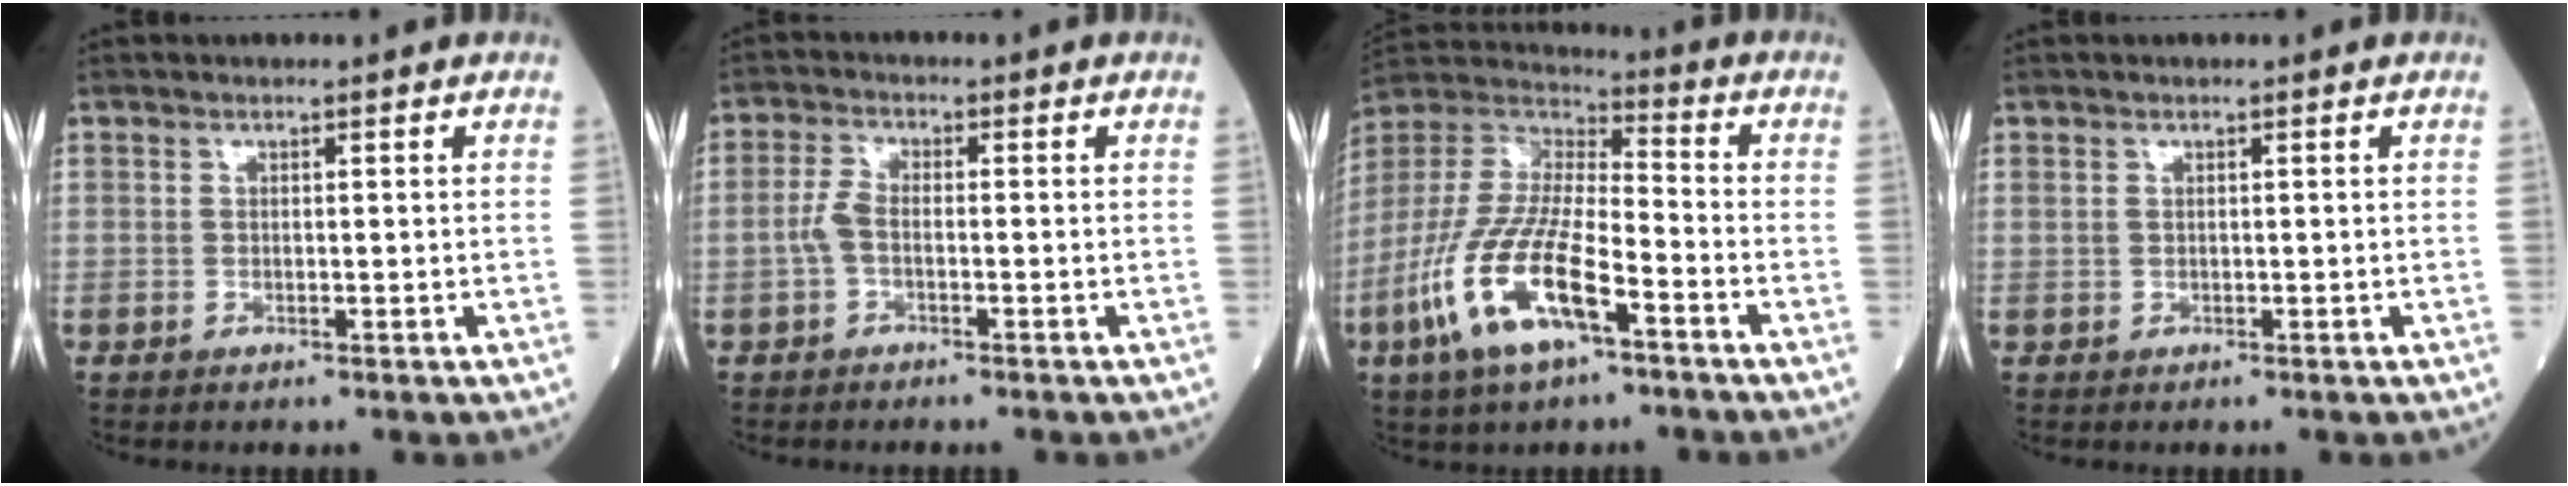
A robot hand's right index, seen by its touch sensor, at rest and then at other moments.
{"total": 2.9, "force": [-1.2, 1.1, 2.4], "torque": [-0.058, 0.001, -0.027]}
{"total": 16.5, "force": [-7.6, 4.7, 13.9], "torque": [-0.306, -0.012, -0.142]}
{"total": 0.0}